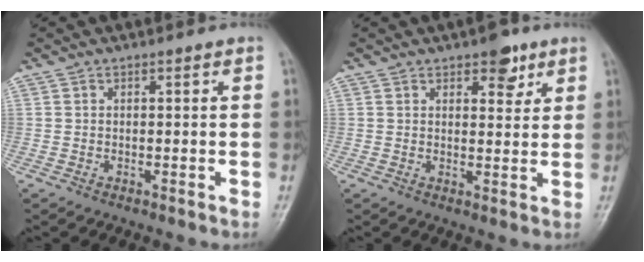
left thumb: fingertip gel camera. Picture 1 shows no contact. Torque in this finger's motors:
{"motor_torque": [0.66, 0.20, 0.33, -0.45, 0.00]}